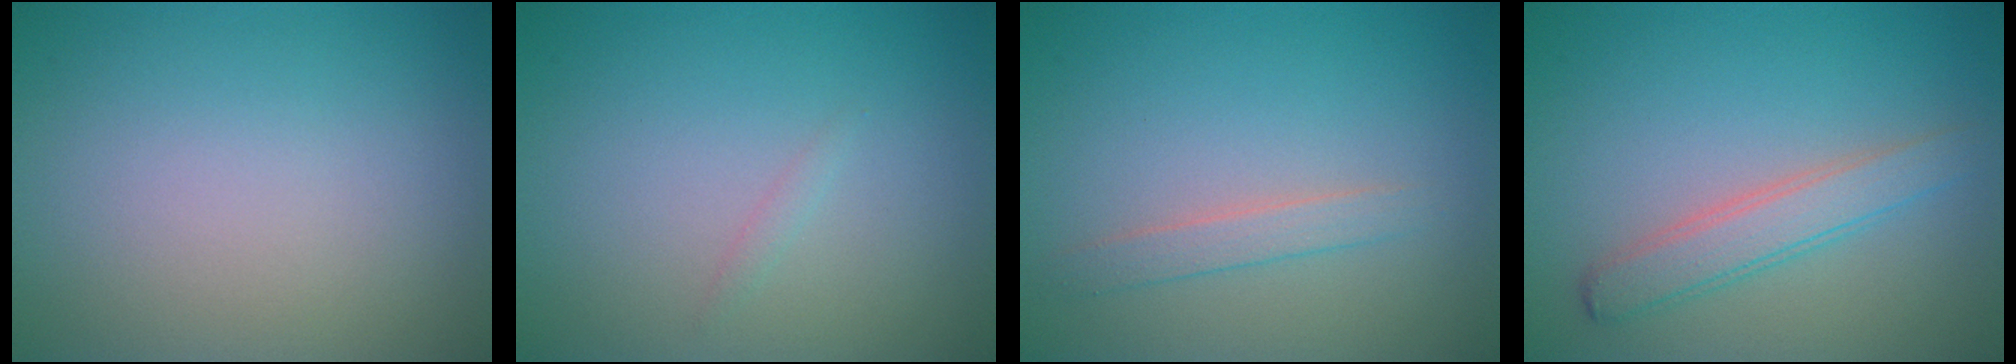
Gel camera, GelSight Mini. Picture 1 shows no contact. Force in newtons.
{"total": 0.5, "press": 0.5, "slide": 0.0}
{"total": 1.5, "press": 1.5, "slide": 0.0}
{"total": 2.9, "press": 2.9, "slide": 0.1}